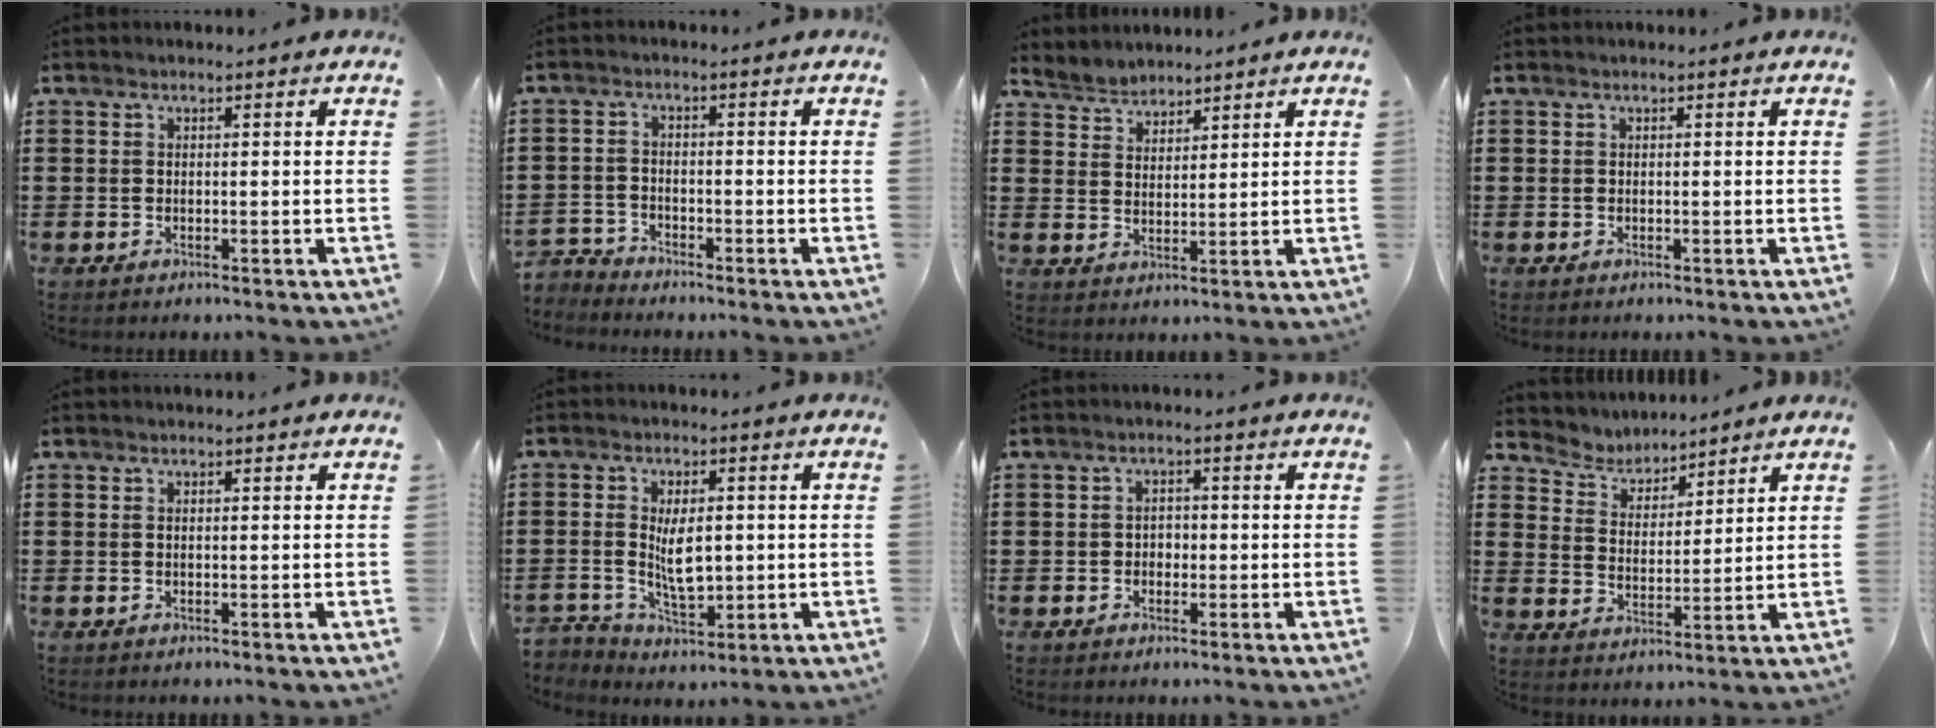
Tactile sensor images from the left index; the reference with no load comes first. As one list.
[{"total": 3.1, "force": [-3.1, 0.5, -0.2], "torque": [-0.018, -0.002, -0.070]}, {"total": 3.1, "force": [2.9, 0.9, -0.6], "torque": [-0.002, -0.006, 0.055]}, {"total": 0.0}, {"total": 0.0}, {"total": 5.3, "force": [-0.3, 3.2, 4.2], "torque": [-0.073, 0.006, -0.007]}, {"total": 1.6, "force": [-0.4, 1.4, 0.7], "torque": [-0.018, 0.005, -0.012]}, {"total": 4.4, "force": [4.2, 1.2, -0.4], "torque": [-0.019, -0.019, 0.072]}]